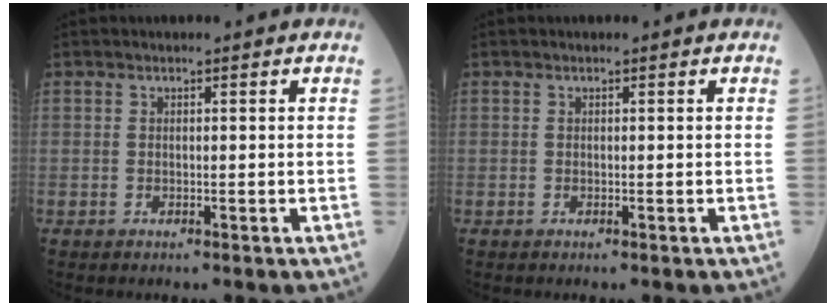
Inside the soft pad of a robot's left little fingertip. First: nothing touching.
{"total": 0.0}